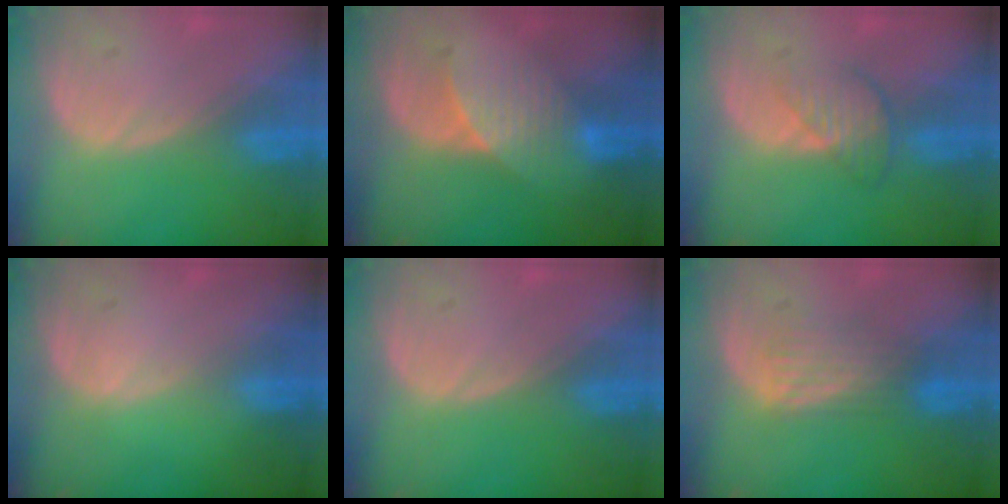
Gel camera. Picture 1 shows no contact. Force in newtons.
{"total": 5.2, "press": 5.1, "slide": 1.3}
{"total": 3.7, "press": 3.4, "slide": 1.5}
{"total": 0.0}
{"total": 0.0}
{"total": 4.2, "press": 3.6, "slide": 2.2}